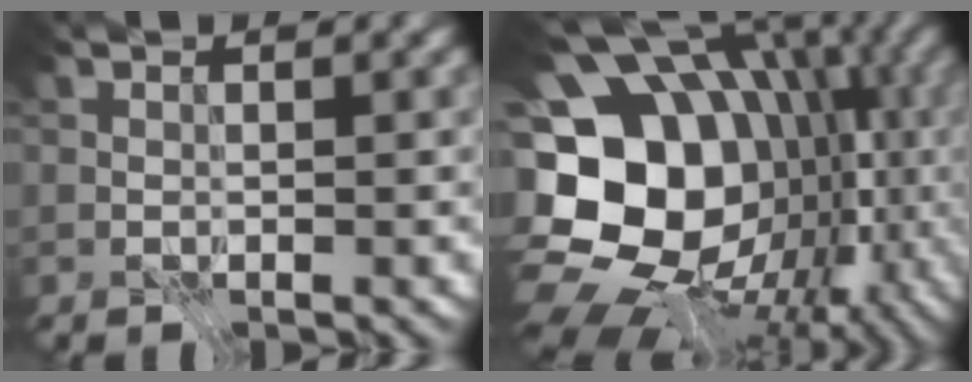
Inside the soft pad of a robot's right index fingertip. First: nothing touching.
{"total": 19.4, "force": [-1.8, 15.4, 11.7], "torque": [-0.201, 0.004, -0.011]}